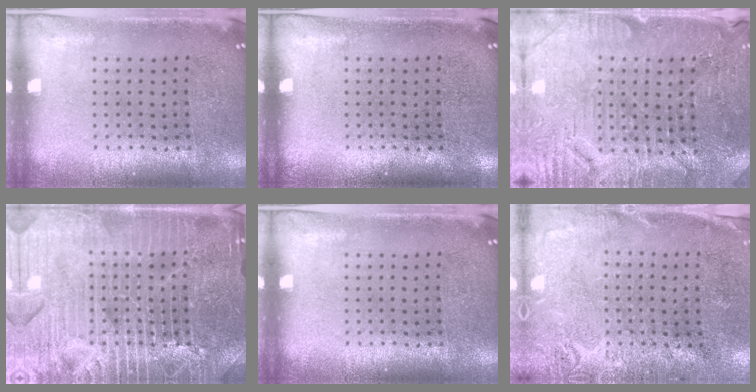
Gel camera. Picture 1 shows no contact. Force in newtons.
{"total": 0.0}
{"total": 3.7, "press": 3.6, "slide": 0.6}
{"total": 6.8, "press": 6.7, "slide": 0.8}
{"total": 0.0}
{"total": 2.8, "press": 2.3, "slide": 1.5}